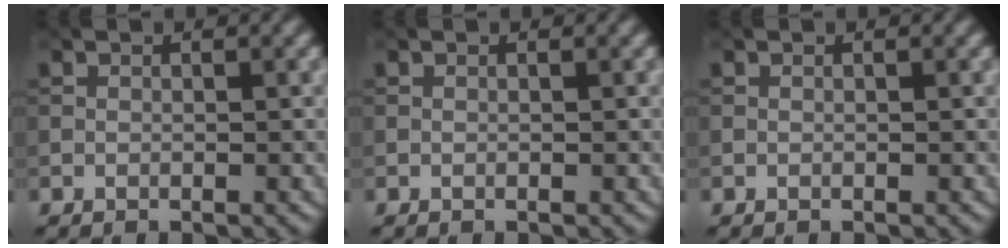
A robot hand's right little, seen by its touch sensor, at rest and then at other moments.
{"total": 0.0}
{"total": 0.0}